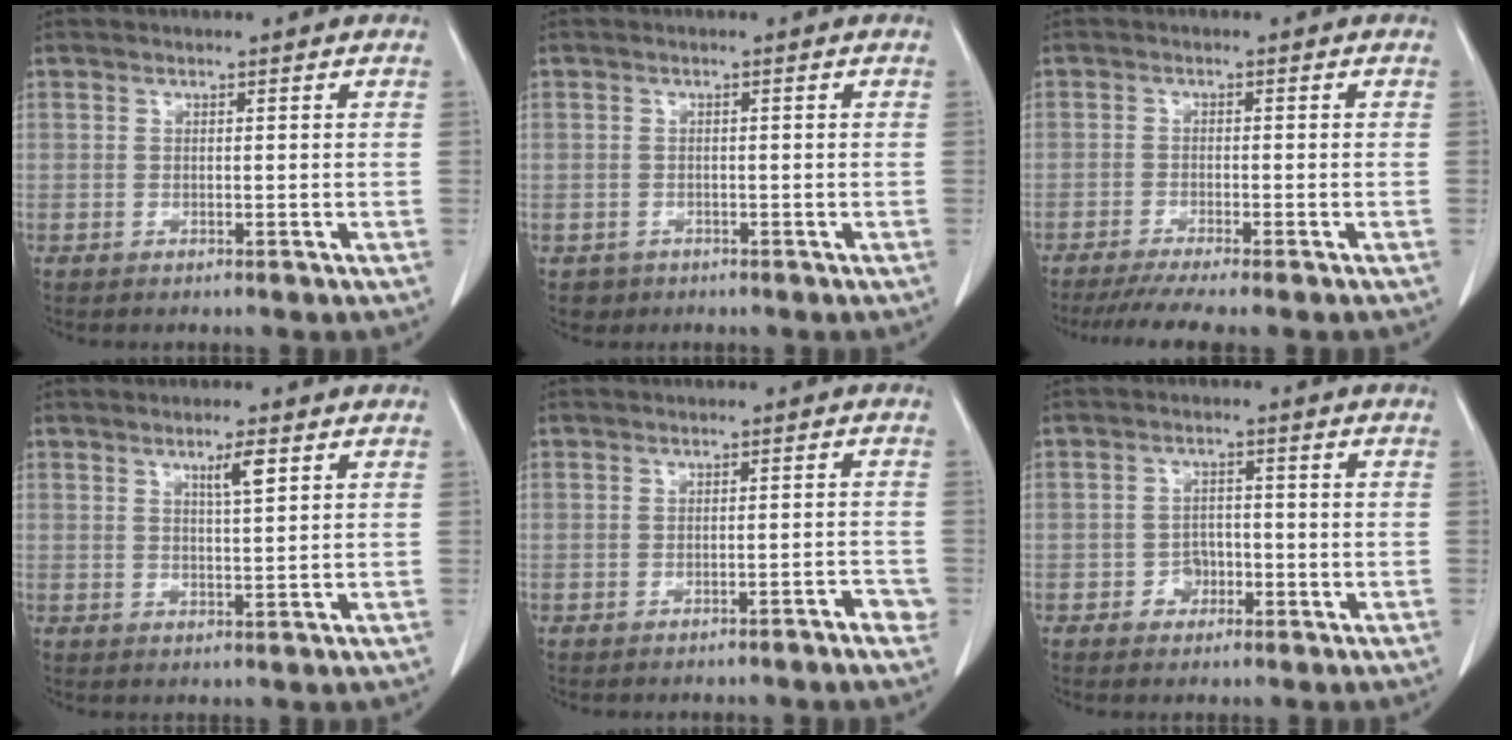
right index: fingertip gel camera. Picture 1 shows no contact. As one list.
[{"total": 2.3, "force": [-1.1, 2.0, 0.0], "torque": [0.002, 0.006, -0.015]}, {"total": 8.3, "force": [-7.1, -0.1, 4.4], "torque": [-0.051, -0.015, -0.109]}, {"total": 3.0, "force": [1.6, 0.0, 2.5], "torque": [-0.040, -0.002, 0.026]}, {"total": 2.2, "force": [-1.4, 0.5, 1.6], "torque": [-0.014, 0.006, -0.018]}, {"total": 2.9, "force": [-1.3, 2.3, 1.1], "torque": [-0.007, 0.009, -0.020]}]